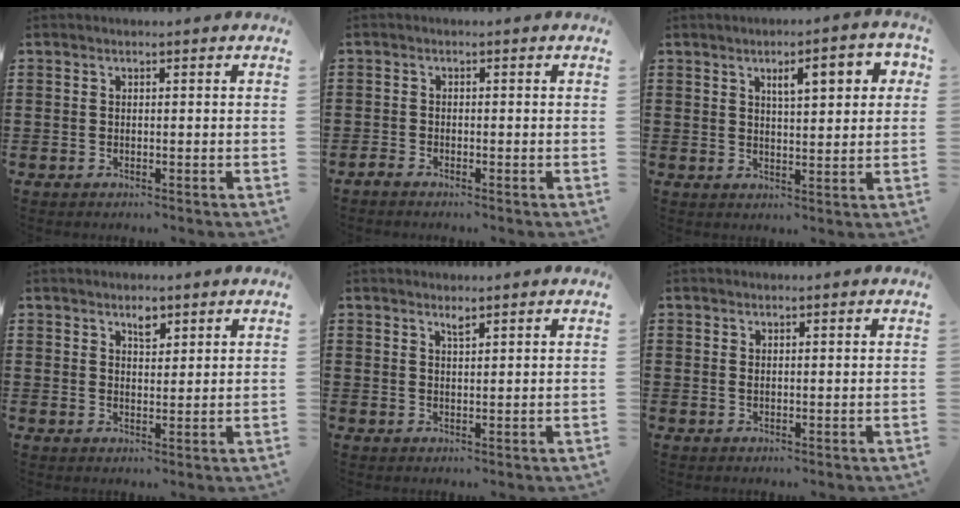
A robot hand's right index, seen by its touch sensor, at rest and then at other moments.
{"total": 1.0, "force": [-1.0, 0.2, 0.1], "torque": [-0.006, 0.001, -0.020]}
{"total": 5.5, "force": [2.2, 1.6, 4.8], "torque": [-0.074, -0.002, 0.028]}
{"total": 2.5, "force": [1.8, 1.1, 1.4], "torque": [-0.023, 0.000, 0.031]}
{"total": 1.3, "force": [1.1, 0.1, 0.6], "torque": [-0.014, -0.001, 0.021]}
{"total": 0.6, "force": [0.3, 0.2, 0.5], "torque": [-0.012, 0.000, 0.006]}